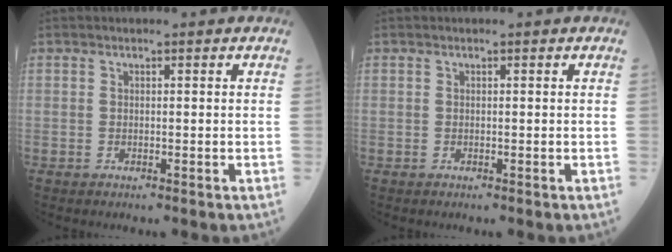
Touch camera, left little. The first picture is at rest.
{"total": 0.0}